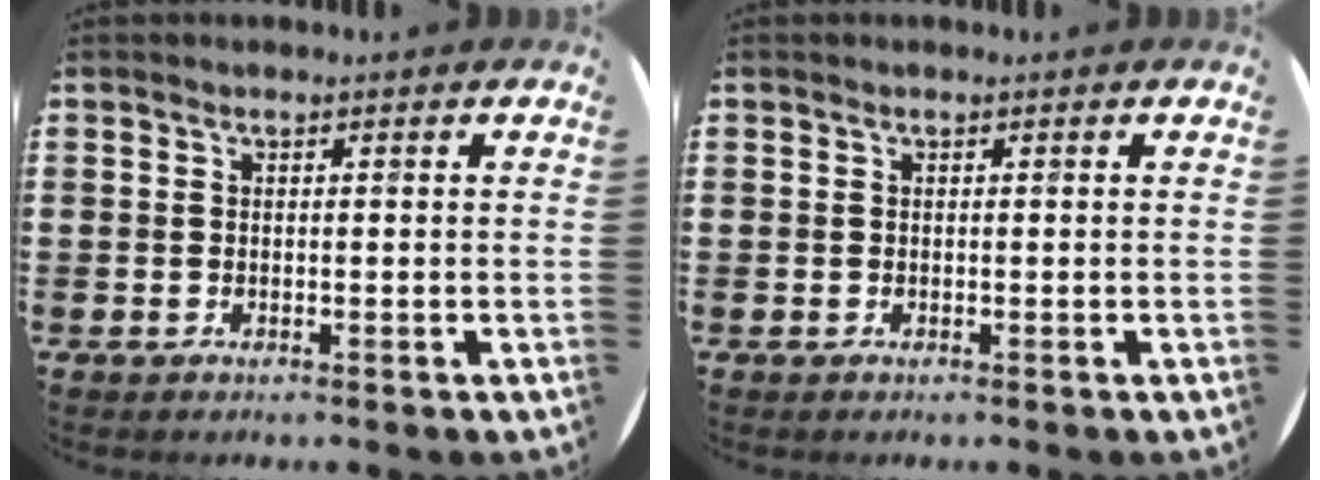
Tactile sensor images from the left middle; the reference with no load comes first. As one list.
[{"total": 0.0}]